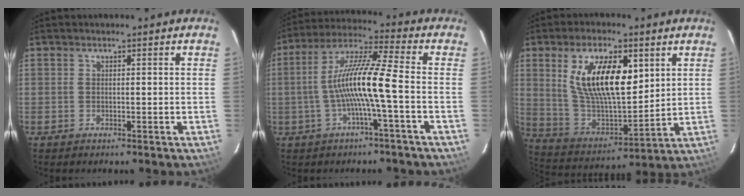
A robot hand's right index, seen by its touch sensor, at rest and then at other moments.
{"total": 11.3, "force": [-2.4, -0.4, 11.0], "torque": [-0.219, 0.014, -0.046]}
{"total": 17.6, "force": [6.3, 7.3, 14.7], "torque": [-0.269, 0.001, 0.126]}